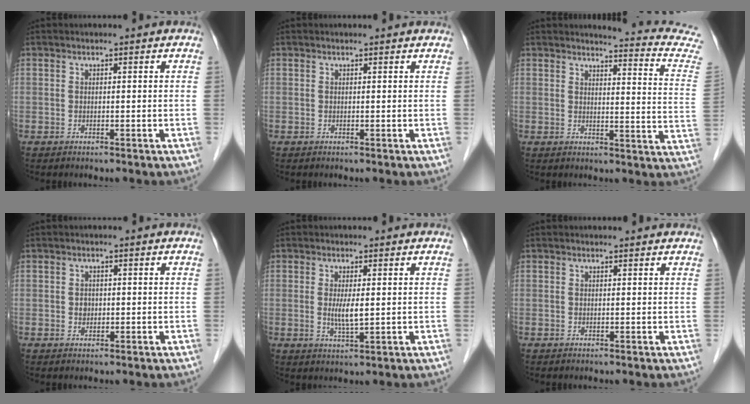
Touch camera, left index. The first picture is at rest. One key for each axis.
{"total": 1.3, "fx": 1.2, "fy": 0.1, "fz": 0.2, "tx": -0.013, "ty": 0.006, "tz": 0.011}
{"total": 13.1, "fx": 12.8, "fy": -0.4, "fz": 2.9, "tx": -0.021, "ty": -0.098, "tz": 0.112}
{"total": 1.2, "fx": -0.1, "fy": 1.1, "fz": 0.6, "tx": -0.013, "ty": 0.002, "tz": 0.001}
{"total": 3.3, "fx": 0.2, "fy": 0.6, "fz": 3.3, "tx": -0.066, "ty": -0.007, "tz": 0.007}
{"total": 1.9, "fx": 1.9, "fy": 0.2, "fz": 0.4, "tx": -0.014, "ty": 0.007, "tz": 0.016}